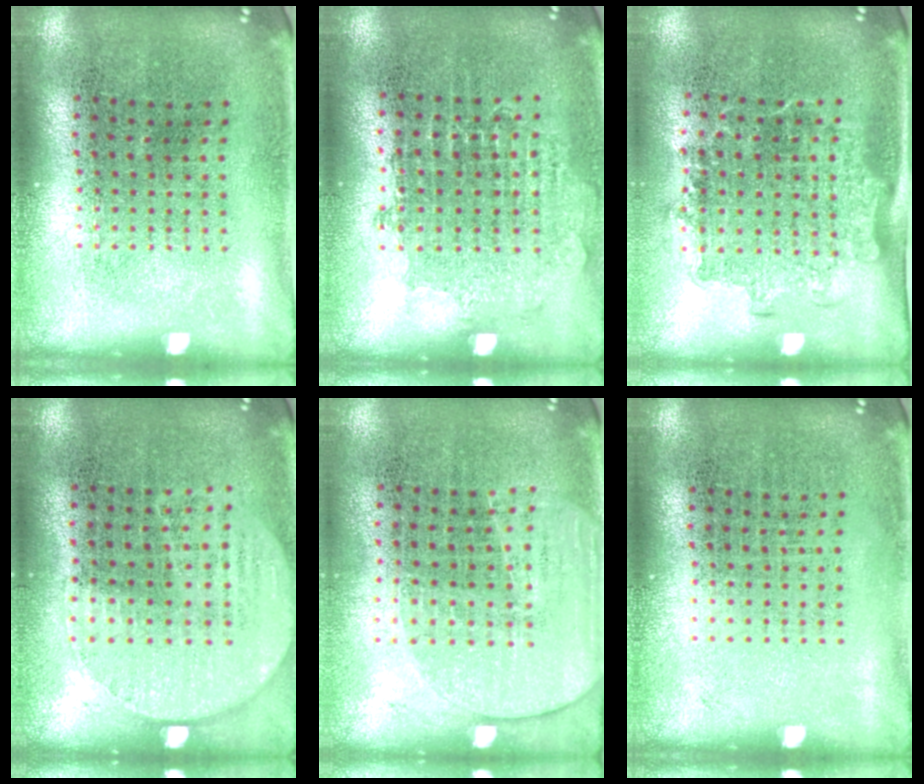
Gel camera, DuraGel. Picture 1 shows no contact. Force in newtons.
{"total": 0.8, "press": 0.8, "slide": 0.3}
{"total": 1.4, "press": 1.2, "slide": 0.8}
{"total": 0.7, "press": 0.4, "slide": 0.5}
{"total": 1.6, "press": 1.4, "slide": 0.9}
{"total": 0.0}